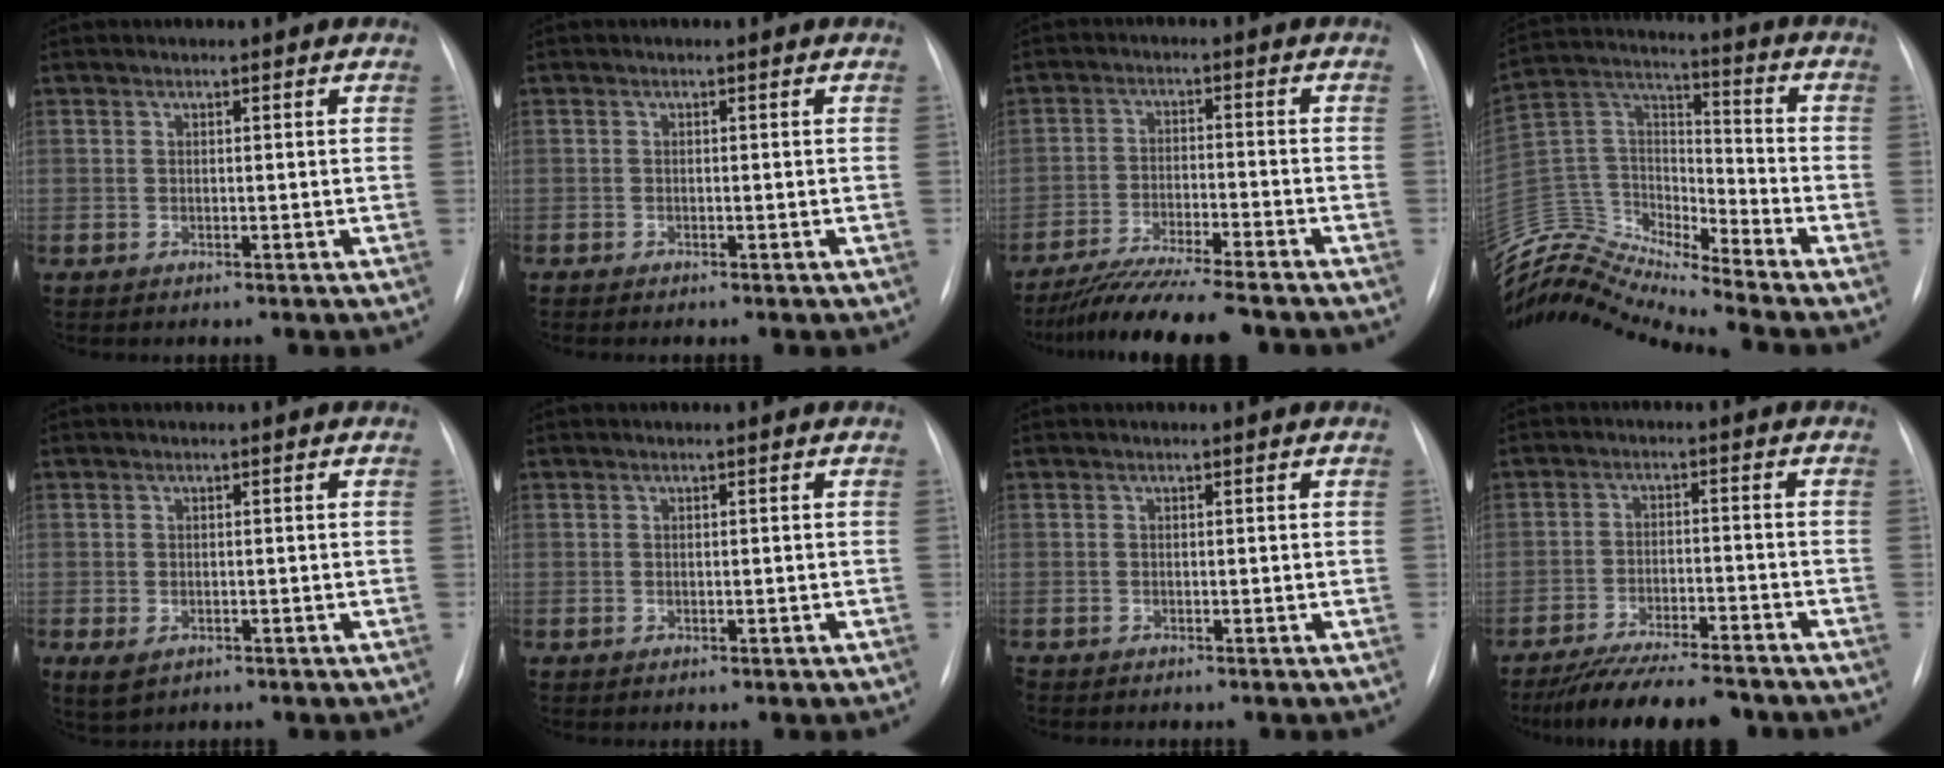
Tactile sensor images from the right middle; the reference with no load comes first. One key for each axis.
{"total": 0.9, "fx": -0.7, "fy": 0.2, "fz": 0.6, "tx": -0.012, "ty": -0.003, "tz": -0.006}
{"total": 11.6, "fx": -10.0, "fy": 0.0, "fz": 5.9, "tx": -0.094, "ty": -0.029, "tz": -0.160}
{"total": 15.3, "fx": -15.0, "fy": 0.8, "fz": 2.9, "tx": -0.058, "ty": 0.070, "tz": -0.283}
{"total": 2.9, "fx": -1.2, "fy": 1.9, "fz": 1.8, "tx": -0.037, "ty": -0.008, "tz": -0.003}
{"total": 0.8, "fx": -0.3, "fy": 0.4, "fz": 0.6, "tx": -0.011, "ty": -0.004, "tz": 0.001}
{"total": 0.0}
{"total": 13.6, "fx": -12.0, "fy": 2.0, "fz": 6.1, "tx": -0.101, "ty": -0.011, "tz": -0.178}